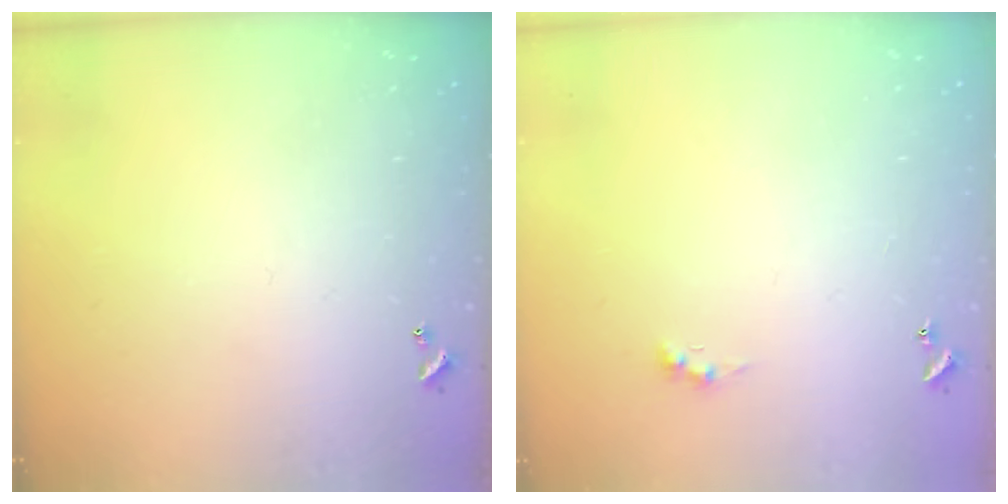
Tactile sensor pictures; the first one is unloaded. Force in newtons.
{"total": 0.8, "press": 0.7, "slide": 0.4}